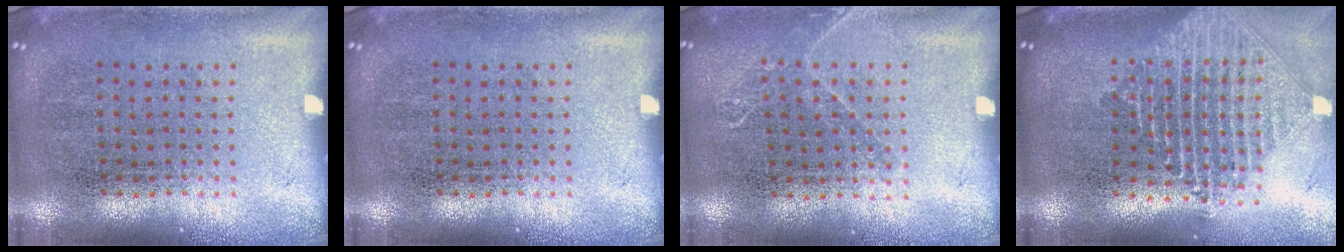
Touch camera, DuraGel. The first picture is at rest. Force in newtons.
{"total": 0.0}
{"total": 1.0, "press": 0.9, "slide": 0.3}
{"total": 2.4, "press": 1.8, "slide": 1.5}